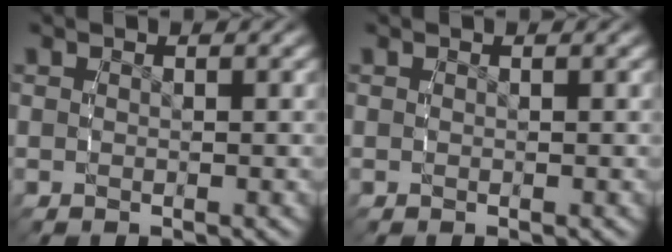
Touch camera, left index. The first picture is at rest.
{"total": 0.0}